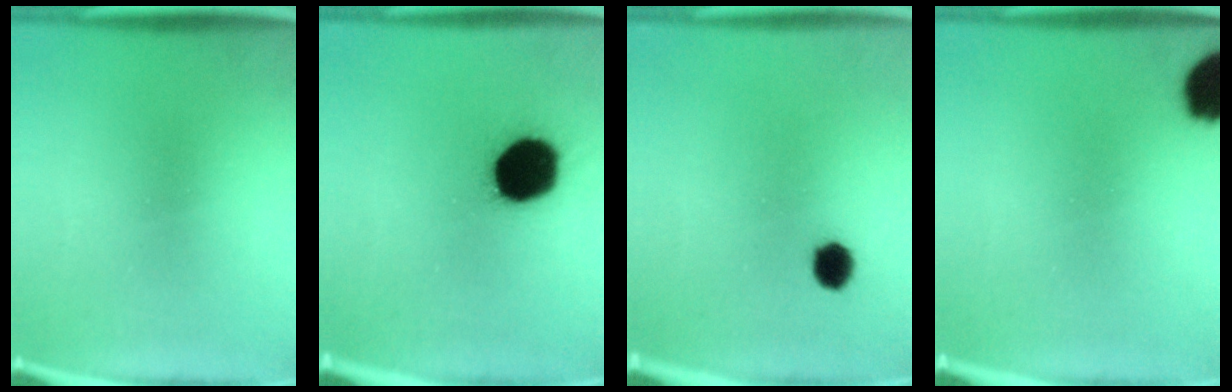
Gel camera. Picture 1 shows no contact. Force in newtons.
{"total": 19.8}
{"total": 3.9}
{"total": 10.7}